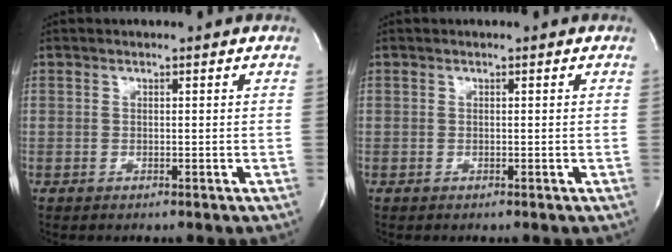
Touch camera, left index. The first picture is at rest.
{"total": 0.0}